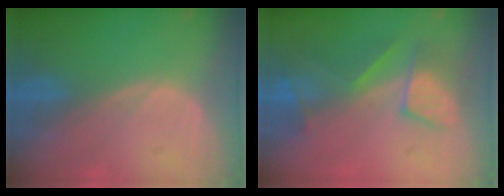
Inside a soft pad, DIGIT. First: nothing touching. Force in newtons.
{"total": 8.0, "press": 7.5, "slide": 2.5}